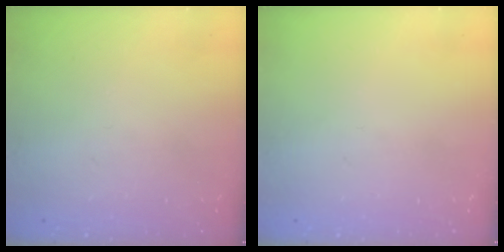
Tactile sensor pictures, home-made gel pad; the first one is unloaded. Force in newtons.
{"total": 0.0}